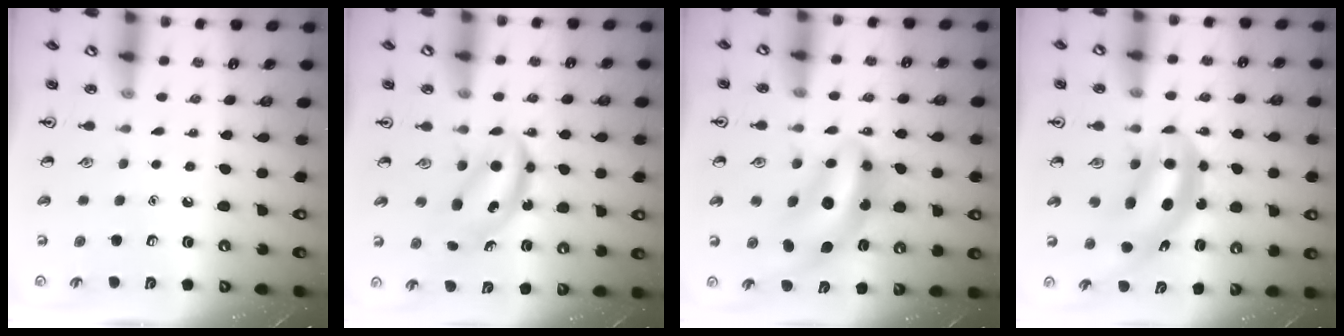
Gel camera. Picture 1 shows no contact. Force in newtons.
{"total": 5.6, "press": 5.6, "slide": 0.5}
{"total": 10.0, "press": 9.5, "slide": 2.9}
{"total": 6.3, "press": 6.1, "slide": 1.4}